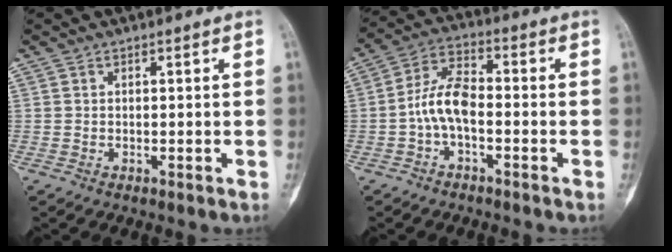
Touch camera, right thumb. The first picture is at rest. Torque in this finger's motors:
{"motor_torque": [0.11, 0.12, 0.05, -0.03, 0.06]}